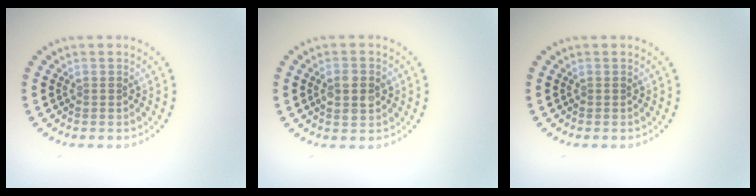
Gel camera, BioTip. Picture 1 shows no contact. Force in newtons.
{"total": 2.7, "press": 2.7, "slide": 0.1}
{"total": 0.0}